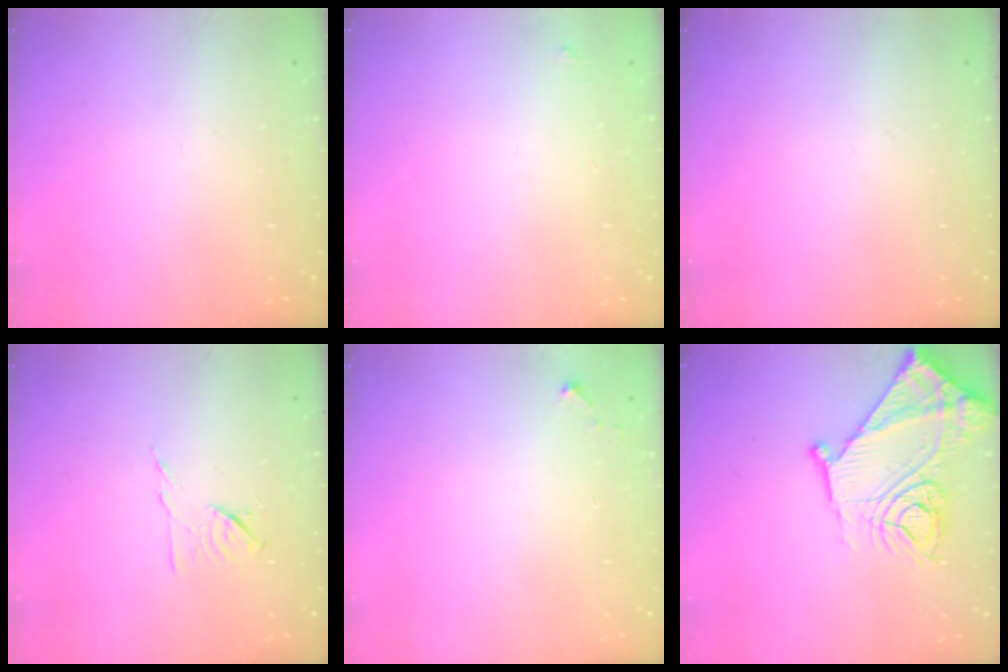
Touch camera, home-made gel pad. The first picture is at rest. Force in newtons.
{"total": 4.0, "press": 4.0, "slide": 0.2}
{"total": 0.0}
{"total": 6.4, "press": 6.3, "slide": 1.2}
{"total": 2.6, "press": 2.6, "slide": 0.4}
{"total": 18.7, "press": 18.6, "slide": 1.7}